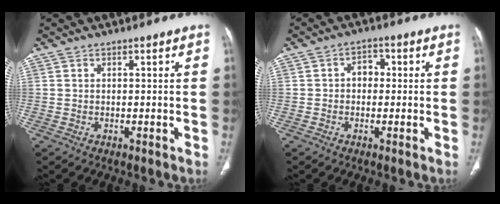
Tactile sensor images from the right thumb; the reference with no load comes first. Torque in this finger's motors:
{"motor_torque": [0.19, 0.11, 0.40, -0.02, 0.02]}